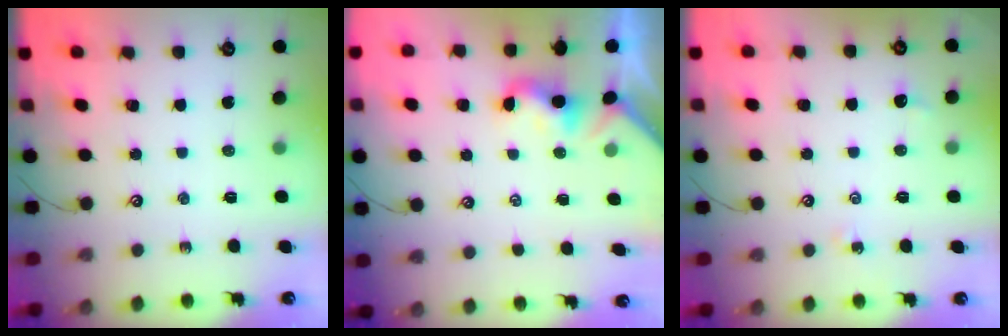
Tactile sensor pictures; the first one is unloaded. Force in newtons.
{"total": 2.0, "press": 2.0, "slide": 0.5}
{"total": 2.0, "press": 1.9, "slide": 0.5}